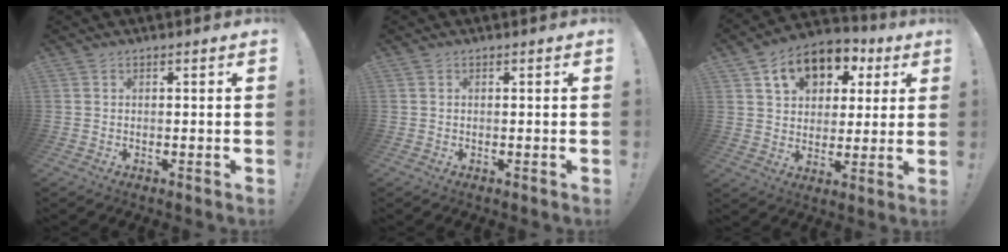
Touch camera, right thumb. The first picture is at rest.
{"total": 0.0}
{"total": 13.9, "force": [6.4, 10.1, 7.0], "torque": [-0.106, -0.023, 0.120]}